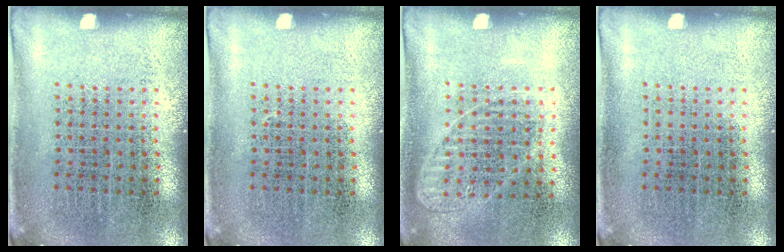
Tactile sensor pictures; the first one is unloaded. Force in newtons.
{"total": 0.0}
{"total": 1.1, "press": 1.1, "slide": 0.2}
{"total": 0.0}